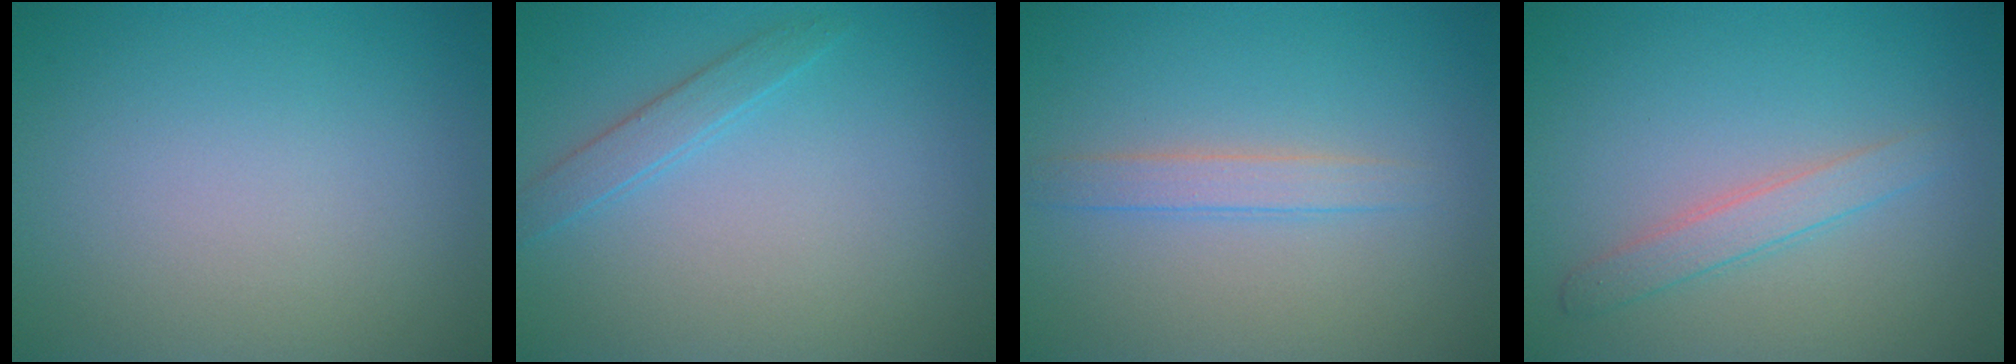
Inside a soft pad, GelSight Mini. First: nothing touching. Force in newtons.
{"total": 1.6, "press": 1.6, "slide": 0.0}
{"total": 1.8, "press": 1.8, "slide": 0.1}
{"total": 2.1, "press": 2.1, "slide": 0.0}